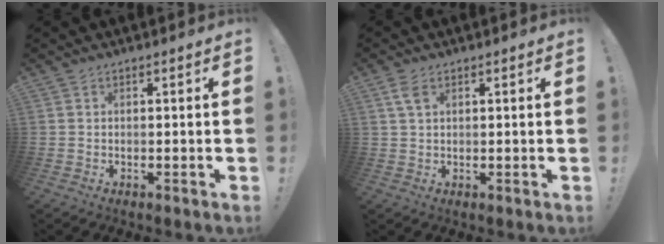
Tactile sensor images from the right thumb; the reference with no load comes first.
{"total": 3.8, "force": [1.7, 1.9, 2.8], "torque": [-0.054, 0.001, 0.032]}